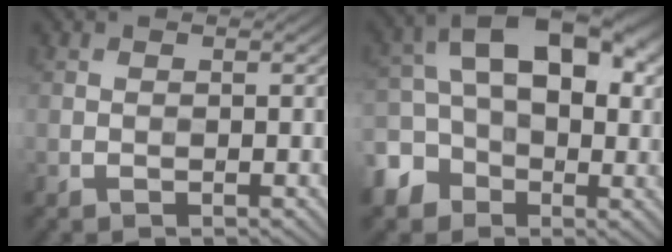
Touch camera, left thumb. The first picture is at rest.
{"total": 12.2, "force": [-2.1, 8.8, 8.2], "torque": [-0.132, 0.002, -0.048]}